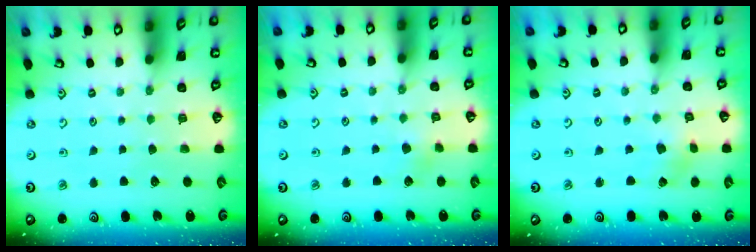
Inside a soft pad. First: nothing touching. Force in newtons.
{"total": 3.1, "press": 3.1, "slide": 0.7}
{"total": 1.8, "press": 1.7, "slide": 0.3}